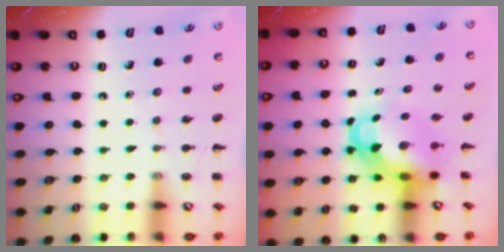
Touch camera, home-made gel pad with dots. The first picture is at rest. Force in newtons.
{"total": 6.3, "press": 6.1, "slide": 1.6}